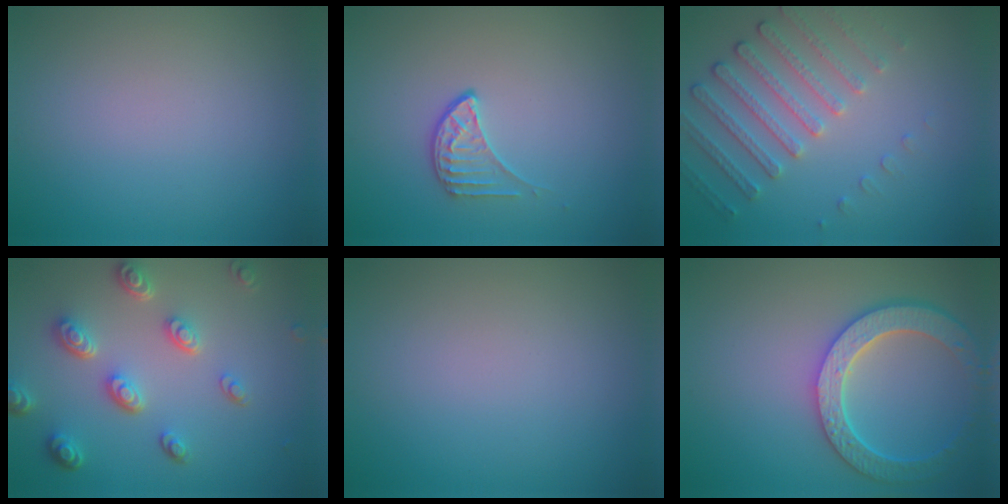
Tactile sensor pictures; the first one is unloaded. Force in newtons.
{"total": 1.9, "press": 1.3, "slide": 1.3}
{"total": 4.5, "press": 3.4, "slide": 2.9}
{"total": 4.8, "press": 3.7, "slide": 3.0}
{"total": 0.0}
{"total": 5.9, "press": 4.7, "slide": 3.5}